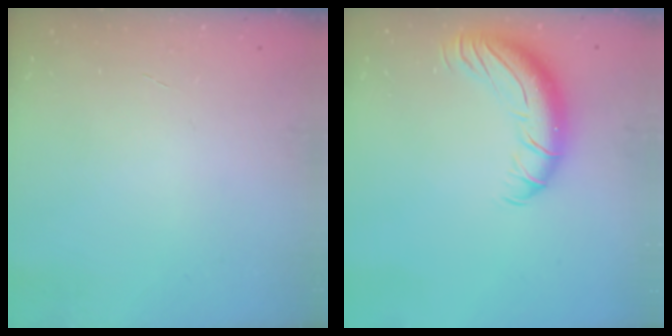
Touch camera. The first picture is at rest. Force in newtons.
{"total": 12.6, "press": 12.3, "slide": 2.8}